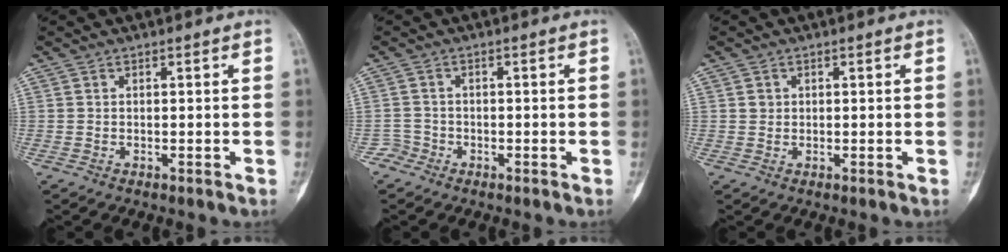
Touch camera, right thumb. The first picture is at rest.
{"total": 2.0, "force": [-1.3, 1.4, -0.5], "torque": [0.018, 0.007, -0.031]}
{"total": 1.2, "force": [0.3, 1.1, 0.3], "torque": [0.002, 0.001, 0.005]}